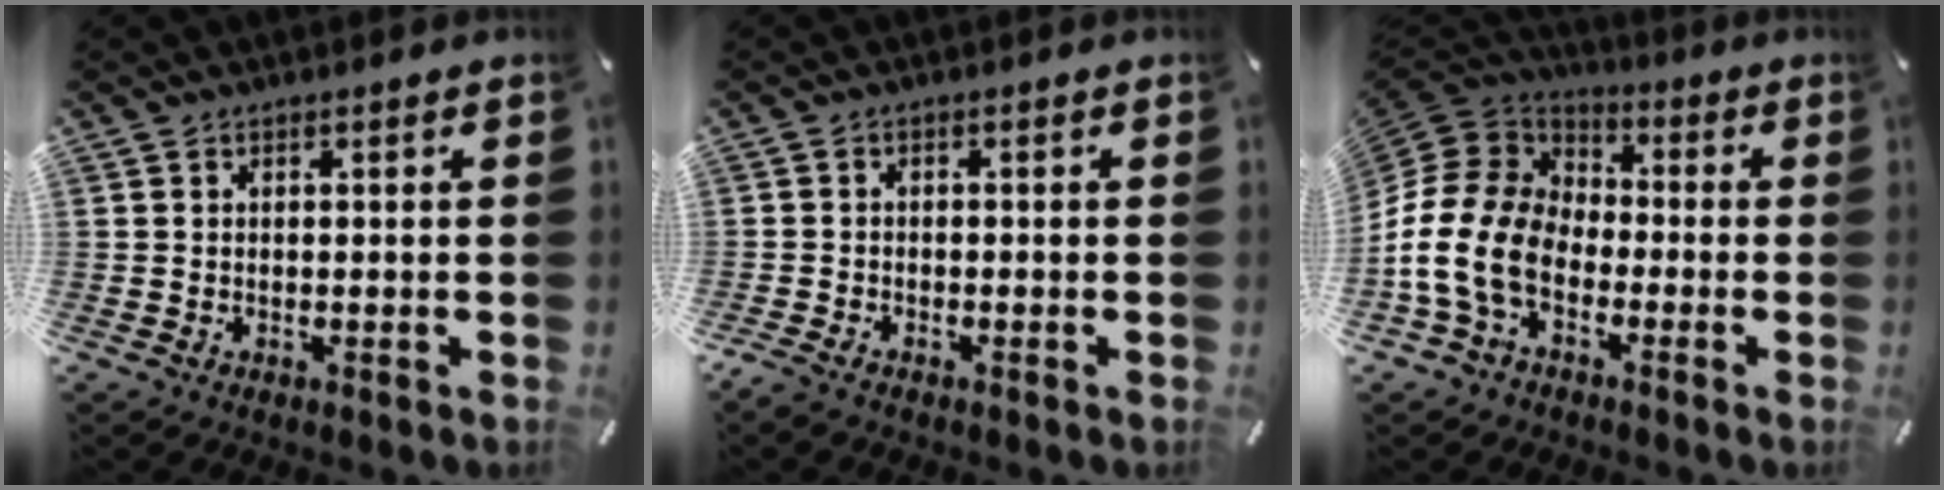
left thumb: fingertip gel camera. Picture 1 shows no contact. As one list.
[{"total": 1.8, "force": [-1.5, 0.4, 0.7], "torque": [-0.019, 0.003, -0.032]}, {"total": 15.3, "force": [-6.5, 10.6, 8.9], "torque": [-0.203, 0.026, -0.123]}]